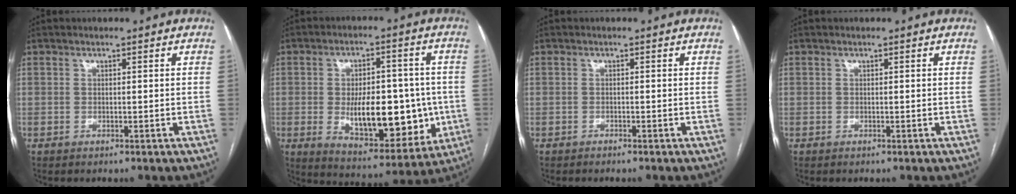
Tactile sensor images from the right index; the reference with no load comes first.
{"total": 16.3, "force": [-1.9, 7.5, 14.4], "torque": [-0.206, 0.002, -0.012]}
{"total": 0.9, "force": [-0.8, 0.0, 0.5], "torque": [-0.009, 0.000, -0.011]}
{"total": 0.0}